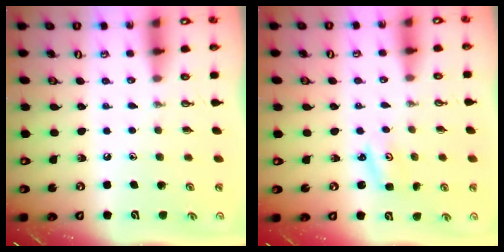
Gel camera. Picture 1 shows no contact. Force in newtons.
{"total": 3.2, "press": 3.2, "slide": 0.3}